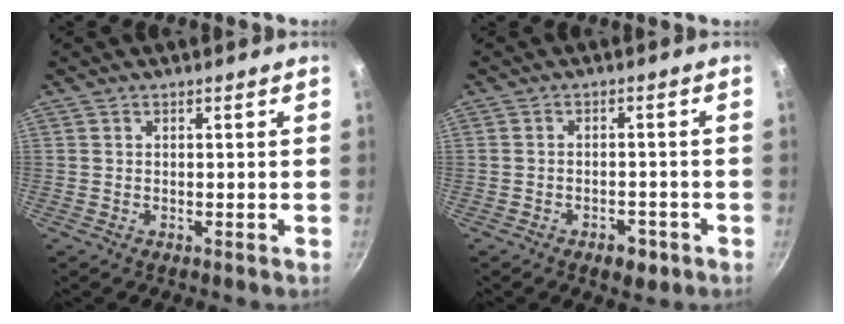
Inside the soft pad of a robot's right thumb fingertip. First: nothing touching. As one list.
[{"total": 4.3, "force": [-2.4, 2.5, 2.5], "torque": [-0.026, 0.021, -0.025]}]